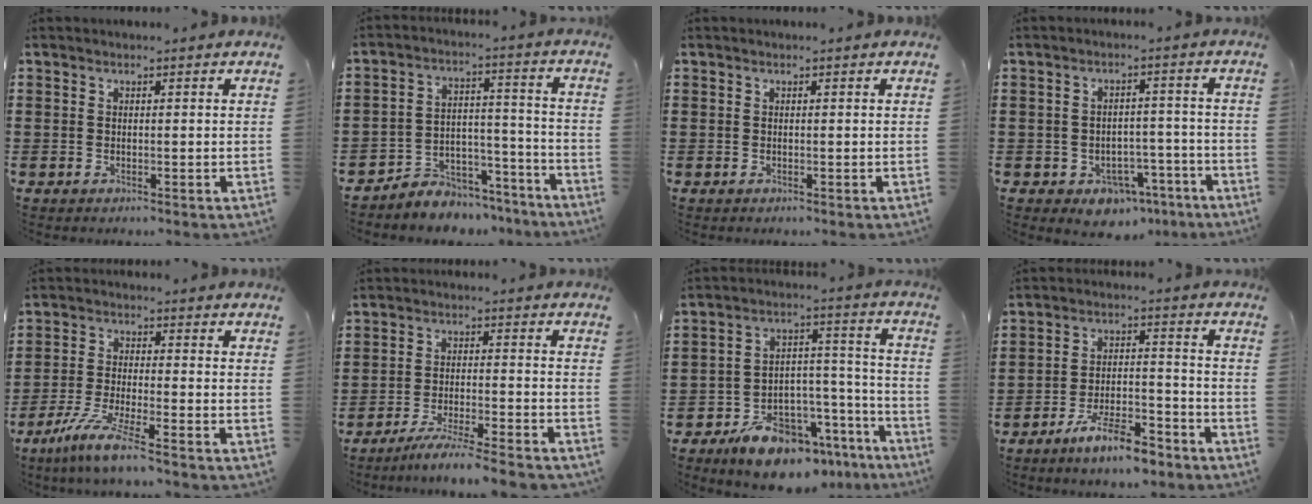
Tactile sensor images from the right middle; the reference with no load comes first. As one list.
[{"total": 5.5, "force": [-5.2, 1.9, 0.3], "torque": [-0.005, 0.018, -0.104]}, {"total": 0.0}, {"total": 3.8, "force": [-3.2, 2.0, 0.6], "torque": [-0.019, 0.012, -0.065]}, {"total": 6.5, "force": [-4.8, 0.0, 4.3], "torque": [-0.096, -0.017, -0.095]}, {"total": 5.4, "force": [-4.9, -0.5, 2.0], "torque": [-0.044, -0.017, -0.096]}, {"total": 11.2, "force": [-9.2, 4.9, 4.1], "torque": [-0.061, 0.057, -0.164]}, {"total": 7.9, "force": [-6.4, 1.6, 4.3], "torque": [-0.084, 0.007, -0.121]}]